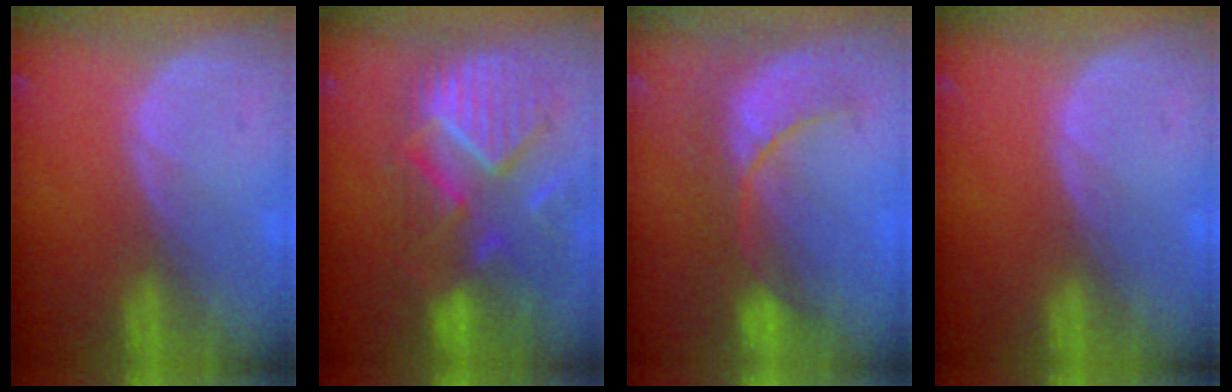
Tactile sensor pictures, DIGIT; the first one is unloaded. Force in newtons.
{"total": 11.4, "press": 10.1, "slide": 5.2}
{"total": 8.1, "press": 8.0, "slide": 0.7}
{"total": 0.0}